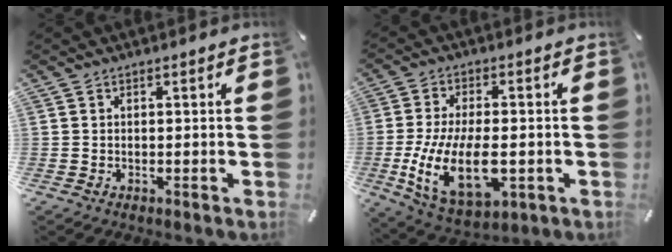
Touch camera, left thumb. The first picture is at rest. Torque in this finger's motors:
{"motor_torque": [-0.14, 2.42, 1.44, 1.24, 0.31]}